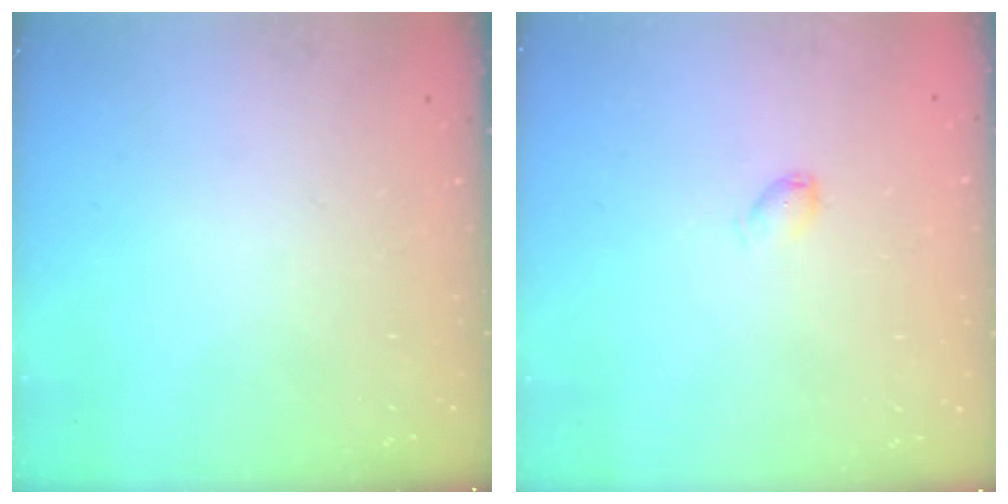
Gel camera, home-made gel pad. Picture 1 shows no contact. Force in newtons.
{"total": 2.9, "press": 2.9, "slide": 0.4}